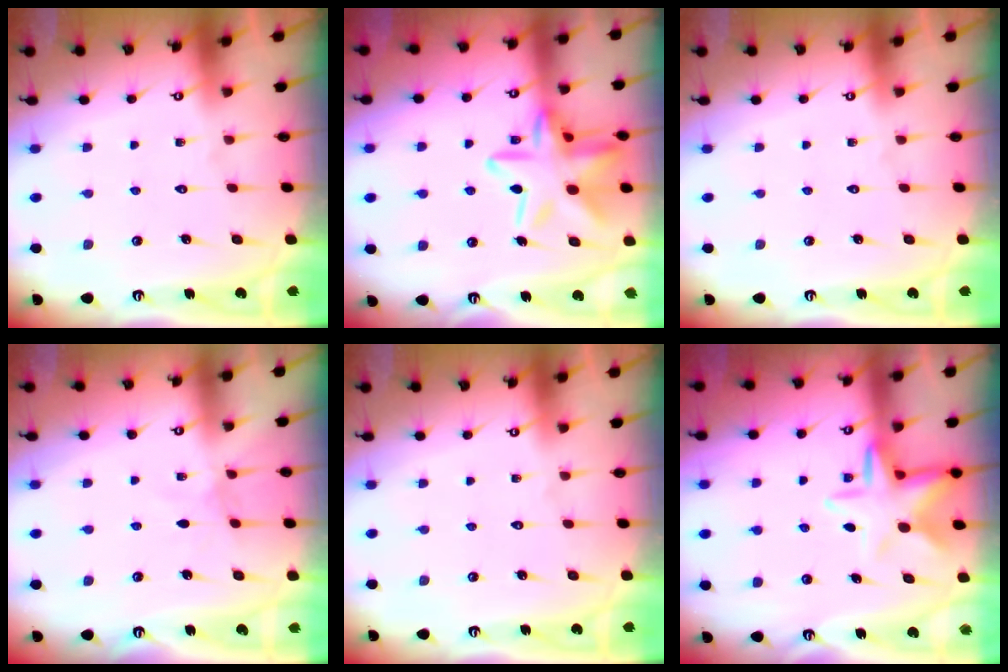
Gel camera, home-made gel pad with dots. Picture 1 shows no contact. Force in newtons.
{"total": 18.2, "press": 18.1, "slide": 1.3}
{"total": 0.0}
{"total": 2.3, "press": 2.3, "slide": 0.4}
{"total": 0.0}
{"total": 8.7, "press": 8.5, "slide": 1.7}